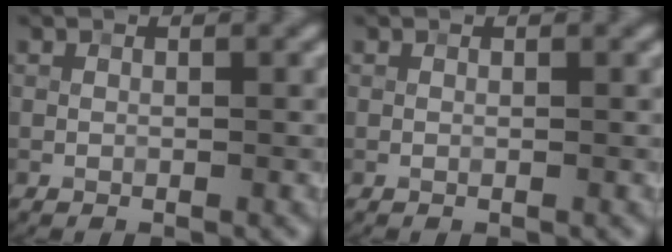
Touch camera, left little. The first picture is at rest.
{"total": 0.0}